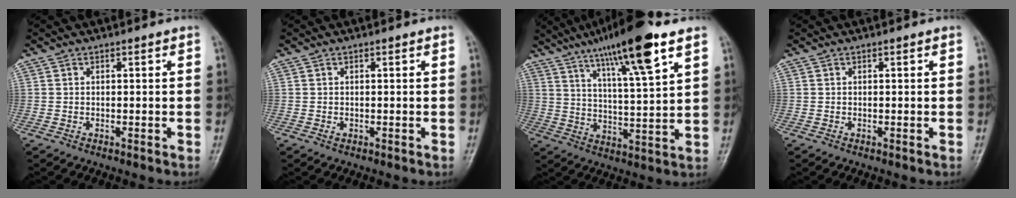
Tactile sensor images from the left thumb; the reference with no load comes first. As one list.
[{"total": 0.6, "force": [0.1, 0.4, 0.4], "torque": [-0.003, 0.001, 0.004]}, {"total": 16.9, "force": [10.4, 2.3, 13.1], "torque": [-0.209, -0.040, 0.174]}, {"total": 0.0}]